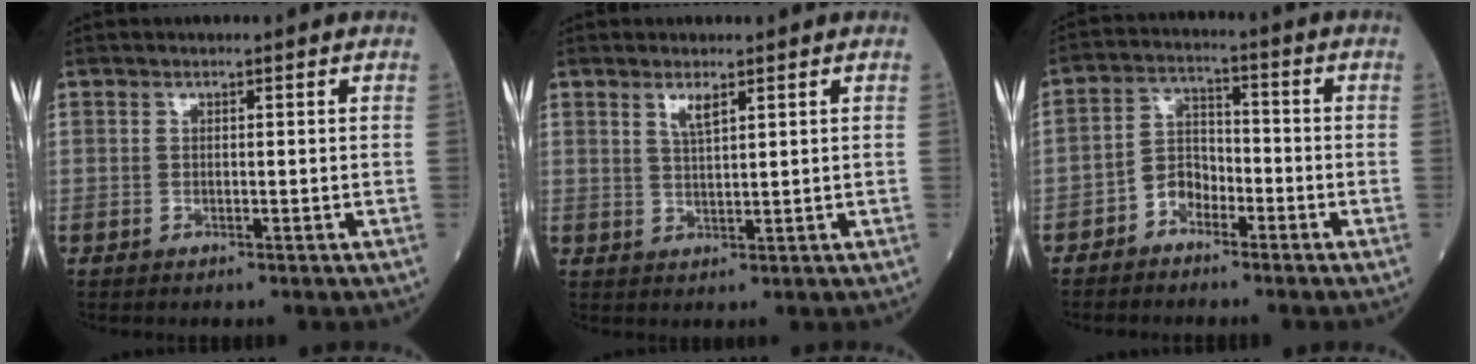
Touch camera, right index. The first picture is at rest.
{"total": 2.4, "force": [1.6, 0.3, 1.8], "torque": [-0.040, 0.000, 0.035]}
{"total": 3.7, "force": [-2.5, 2.3, 1.5], "torque": [-0.024, 0.008, -0.051]}